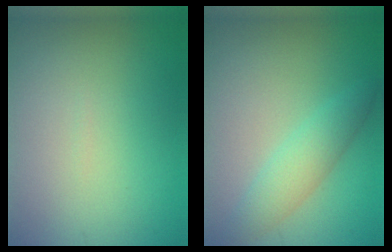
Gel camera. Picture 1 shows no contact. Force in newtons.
{"total": 2.9, "press": 2.9, "slide": 0.1}